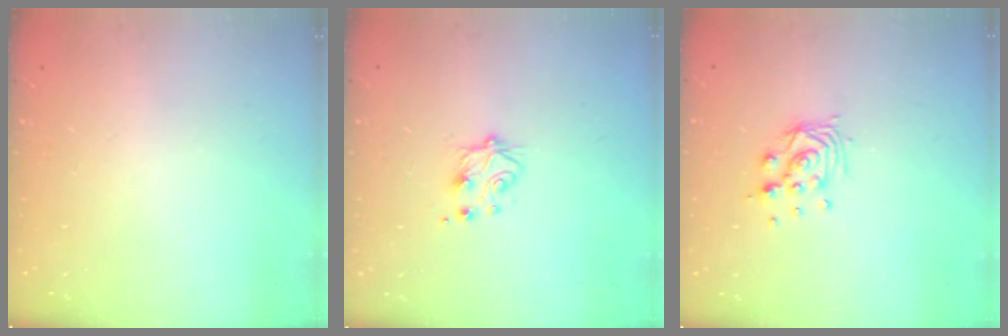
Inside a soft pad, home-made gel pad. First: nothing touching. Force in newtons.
{"total": 4.9, "press": 4.8, "slide": 0.7}
{"total": 9.6, "press": 9.6, "slide": 0.5}